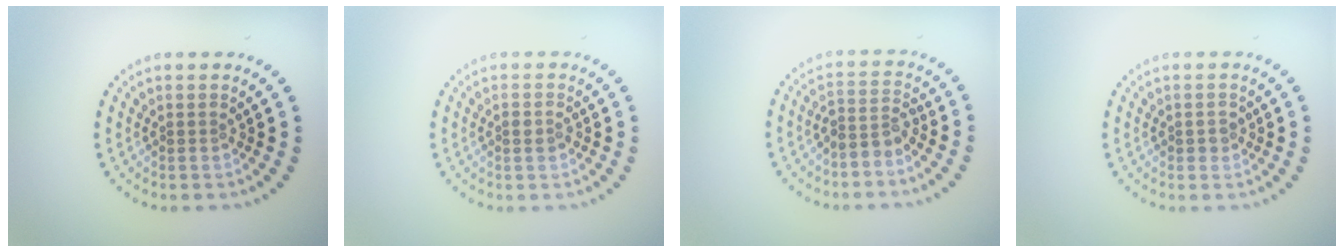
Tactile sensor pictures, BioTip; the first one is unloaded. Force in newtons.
{"total": 1.1, "press": 1.0, "slide": 0.2}
{"total": 2.4, "press": 1.9, "slide": 1.5}
{"total": 1.1, "press": 1.0, "slide": 0.4}